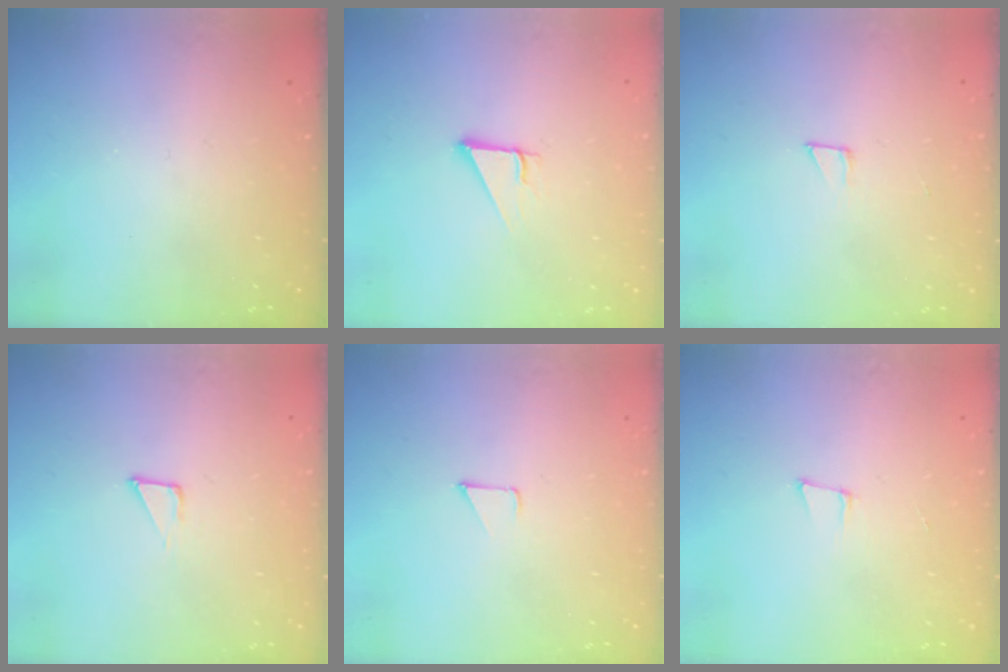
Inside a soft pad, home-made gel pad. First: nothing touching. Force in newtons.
{"total": 3.0, "press": 3.0, "slide": 0.1}
{"total": 2.6, "press": 2.6, "slide": 0.1}
{"total": 2.3, "press": 2.3, "slide": 0.1}
{"total": 3.3, "press": 3.3, "slide": 0.3}
{"total": 5.0, "press": 4.1, "slide": 2.9}